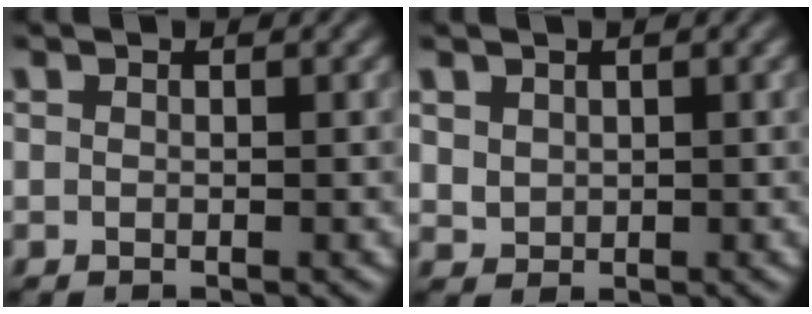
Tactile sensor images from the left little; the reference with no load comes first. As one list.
[{"total": 1.4, "force": [0.6, 1.2, 0.6], "torque": [-0.020, 0.001, 0.022]}]